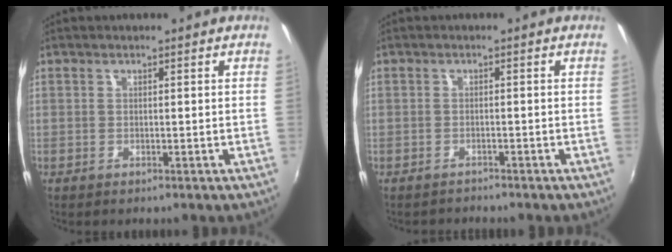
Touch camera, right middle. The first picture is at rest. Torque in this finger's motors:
{"motor_torque": [-0.27, -0.11, -0.10, -0.03]}